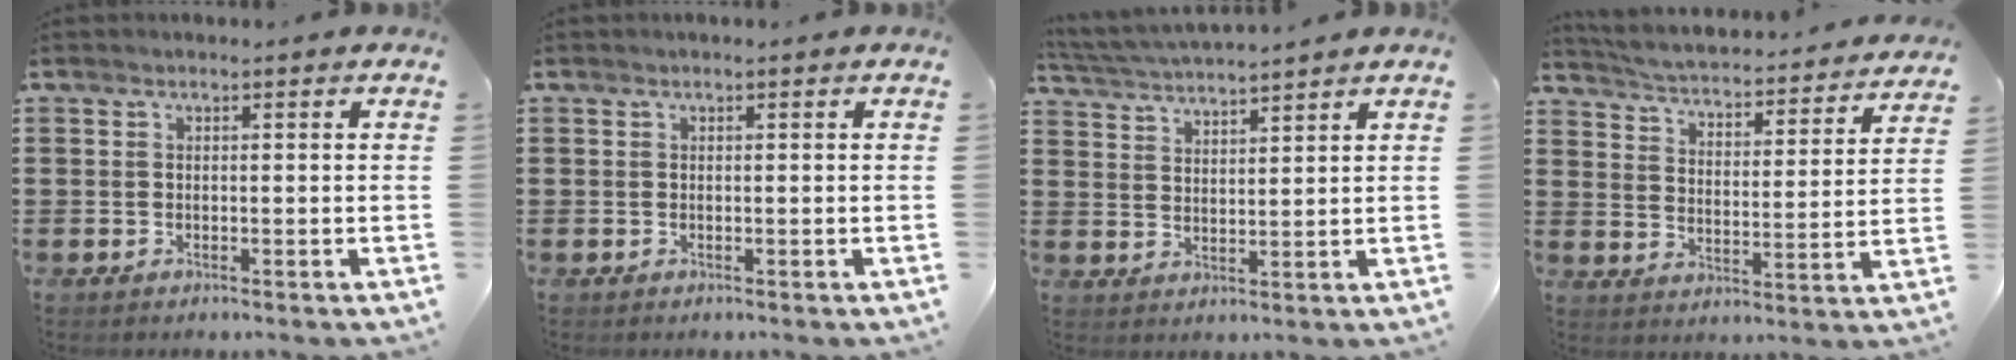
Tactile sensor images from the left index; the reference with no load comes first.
{"total": 0.0}
{"total": 4.1, "force": [4.0, -0.5, 0.5], "torque": [-0.025, -0.021, 0.071]}
{"total": 2.9, "force": [2.9, -0.3, 0.3], "torque": [-0.027, -0.034, 0.038]}